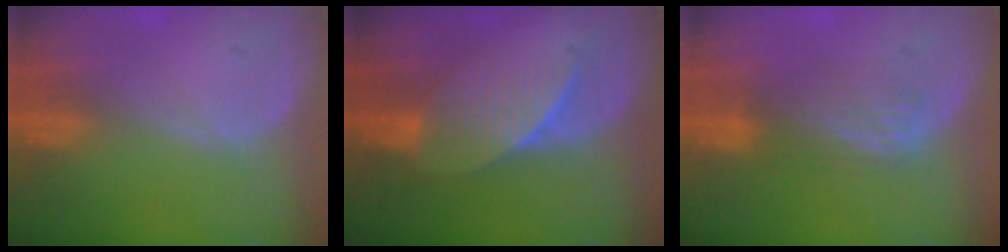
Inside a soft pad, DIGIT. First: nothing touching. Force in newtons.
{"total": 7.4, "press": 6.9, "slide": 2.6}
{"total": 4.1, "press": 4.1, "slide": 0.1}